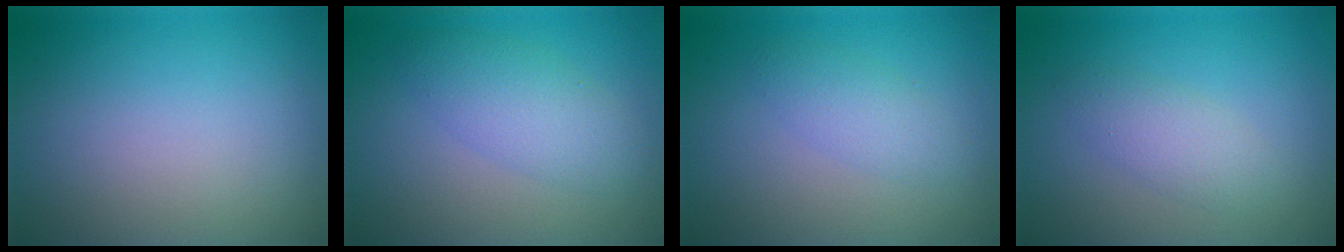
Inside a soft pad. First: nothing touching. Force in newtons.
{"total": 3.6, "press": 3.6, "slide": 0.2}
{"total": 2.0, "press": 2.0, "slide": 0.0}
{"total": 2.2, "press": 2.2, "slide": 0.1}